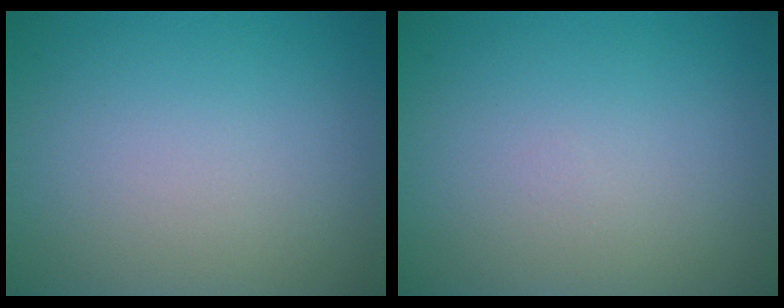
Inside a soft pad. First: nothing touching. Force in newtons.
{"total": 0.0}